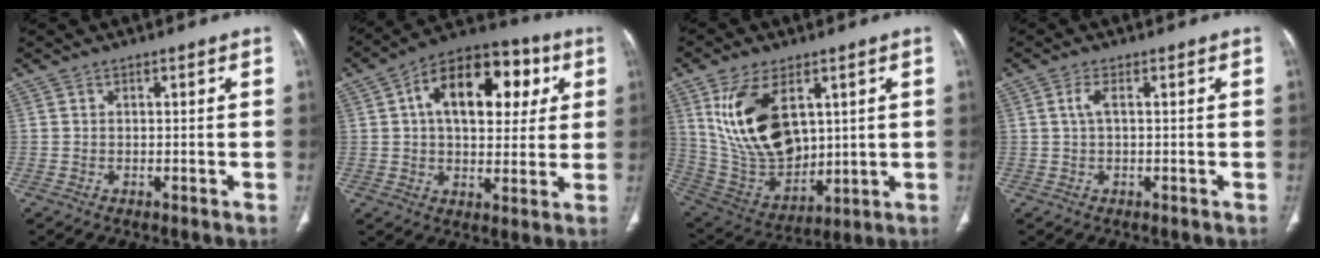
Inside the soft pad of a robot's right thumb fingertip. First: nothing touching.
{"total": 19.2, "force": [5.2, 11.2, 14.8], "torque": [-0.183, 0.015, 0.070]}
{"total": 18.7, "force": [5.9, 11.0, 13.9], "torque": [-0.236, -0.026, 0.136]}
{"total": 2.0, "force": [0.3, 0.6, 1.8], "torque": [-0.050, 0.008, 0.009]}